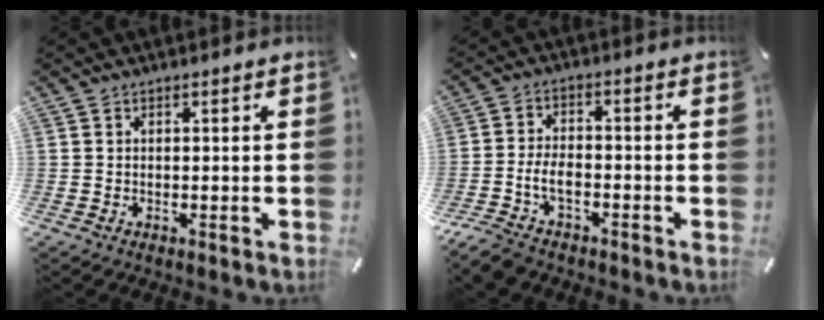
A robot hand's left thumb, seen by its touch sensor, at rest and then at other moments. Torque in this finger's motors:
{"motor_torque": [0.63, 1.21, 0.24, 0.16, 0.10]}